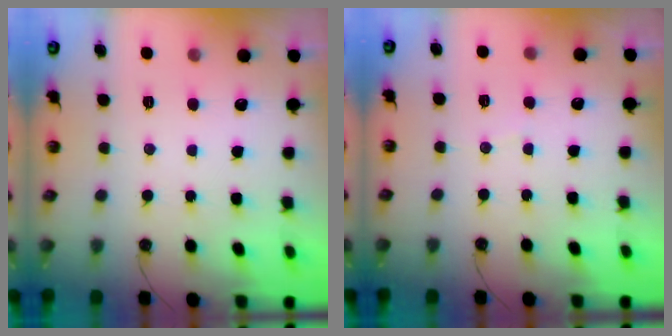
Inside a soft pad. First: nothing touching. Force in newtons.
{"total": 2.9, "press": 2.9, "slide": 0.3}